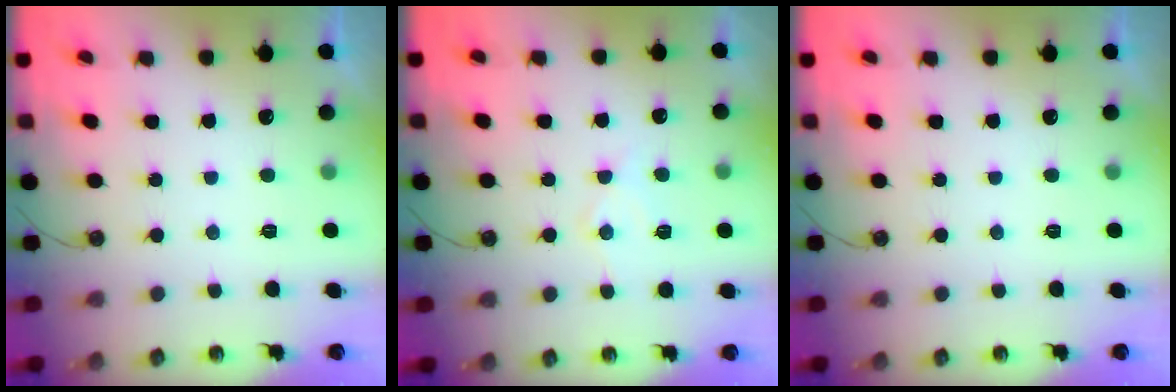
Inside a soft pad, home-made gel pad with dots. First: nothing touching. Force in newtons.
{"total": 8.4, "press": 8.4, "slide": 0.6}
{"total": 0.0}